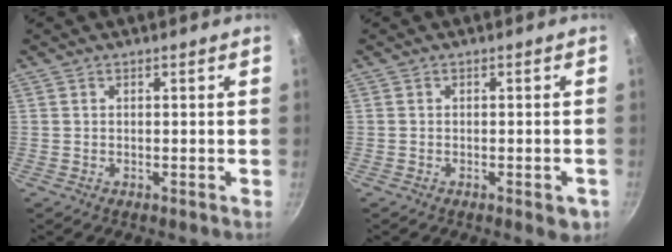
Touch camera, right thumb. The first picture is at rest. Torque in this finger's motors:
{"motor_torque": [0.38, 0.18, 0.22, -0.24, 0.05]}